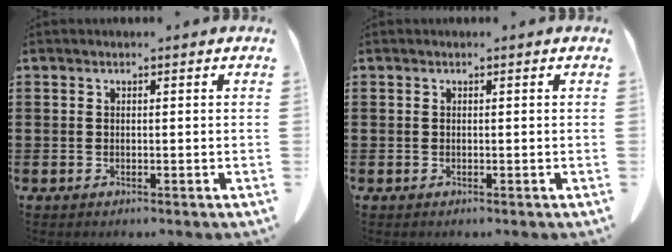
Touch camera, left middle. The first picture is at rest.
{"total": 0.0}